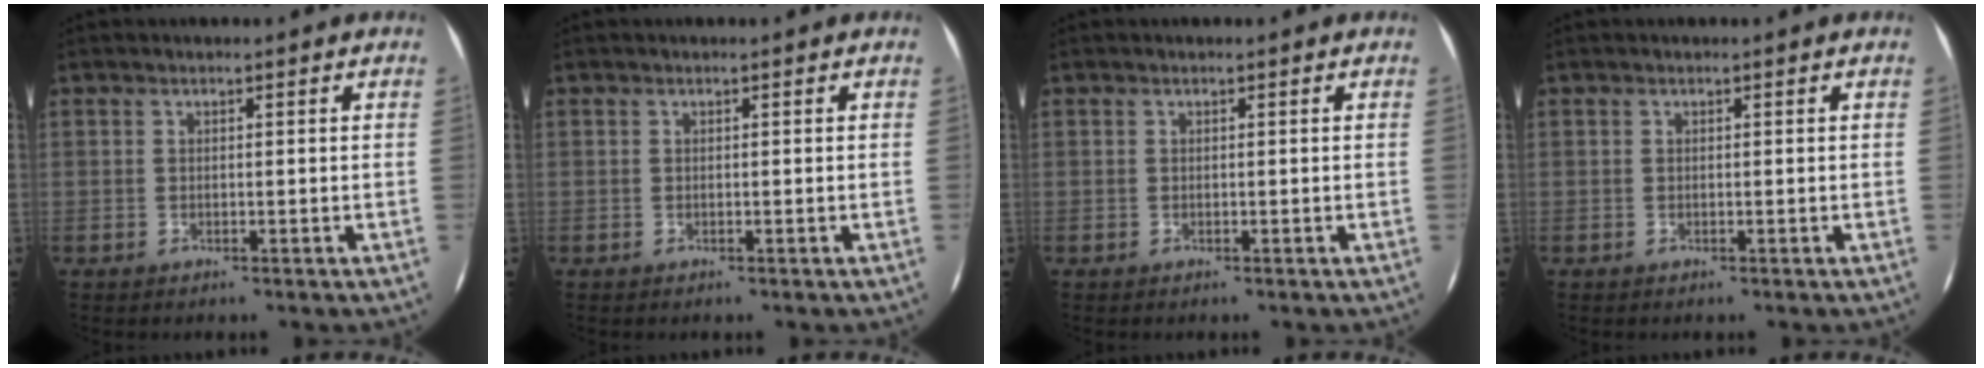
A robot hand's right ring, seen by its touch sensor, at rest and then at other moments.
{"total": 0.0}
{"total": 0.0}
{"total": 0.0}